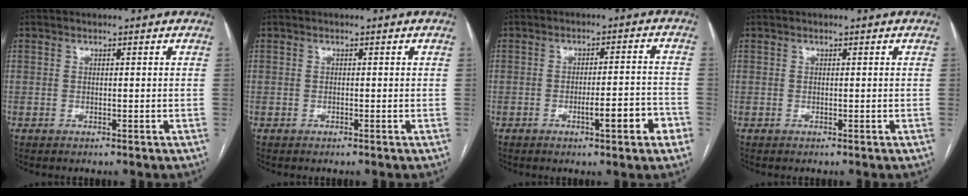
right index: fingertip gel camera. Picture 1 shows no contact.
{"total": 0.0}
{"total": 6.5, "force": [-2.9, 0.8, 5.8], "torque": [-0.080, 0.009, -0.038]}
{"total": 0.0}